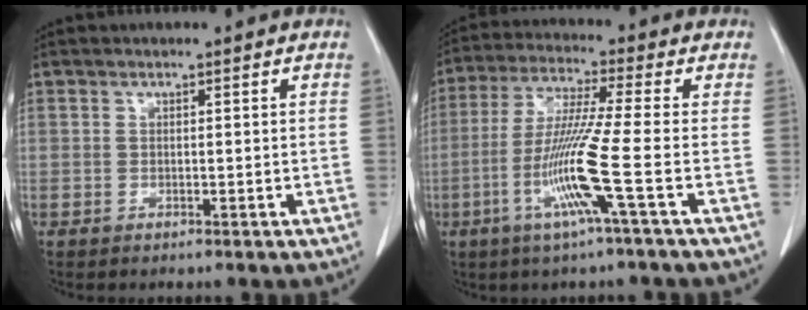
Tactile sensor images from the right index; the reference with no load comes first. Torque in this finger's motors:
{"motor_torque": [1.75, -0.39, 0.89, 0.13]}